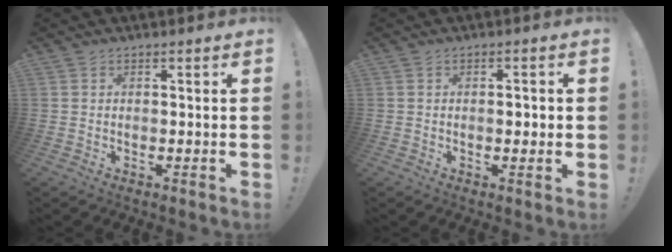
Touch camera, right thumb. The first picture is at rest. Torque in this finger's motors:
{"motor_torque": [-0.01, -0.15, 0.00, 0.03, 0.05]}